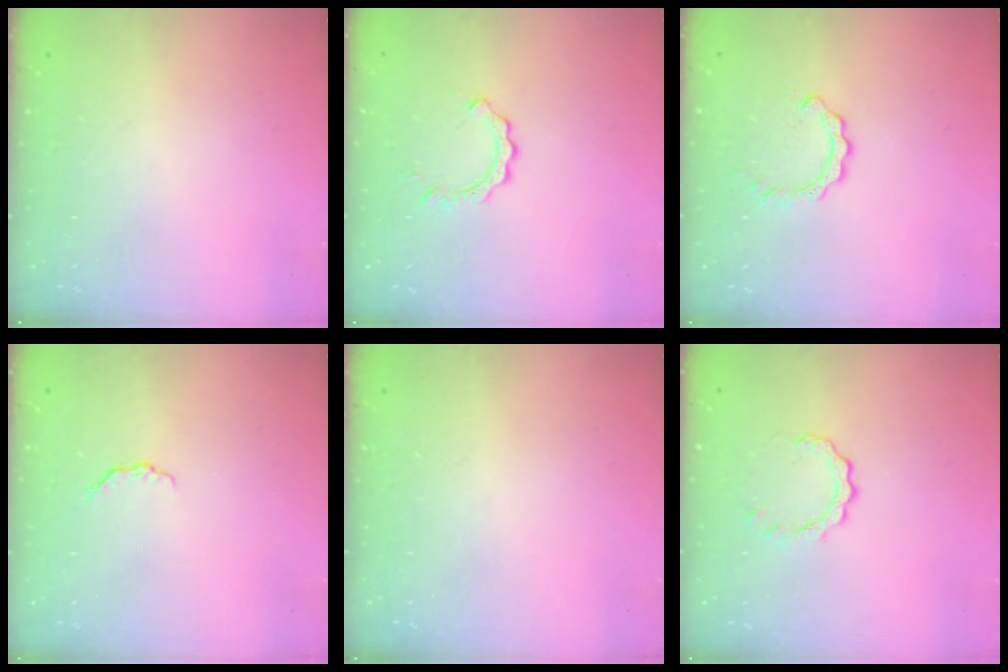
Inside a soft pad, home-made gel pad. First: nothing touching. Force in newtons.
{"total": 2.8, "press": 2.7, "slide": 0.3}
{"total": 5.8, "press": 5.8, "slide": 0.5}
{"total": 3.2, "press": 3.2, "slide": 0.3}
{"total": 0.0}
{"total": 2.5, "press": 2.5, "slide": 0.3}